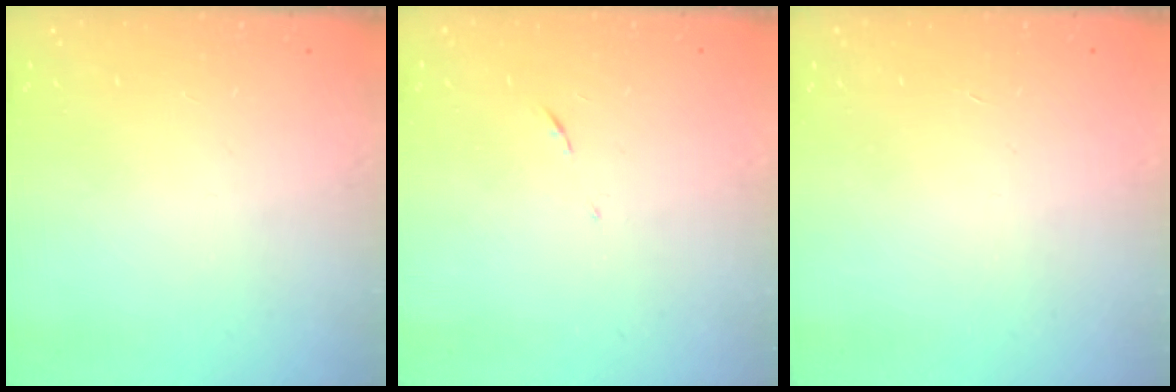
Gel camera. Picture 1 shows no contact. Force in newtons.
{"total": 5.0, "press": 5.0, "slide": 0.3}
{"total": 1.5, "press": 1.5, "slide": 0.1}